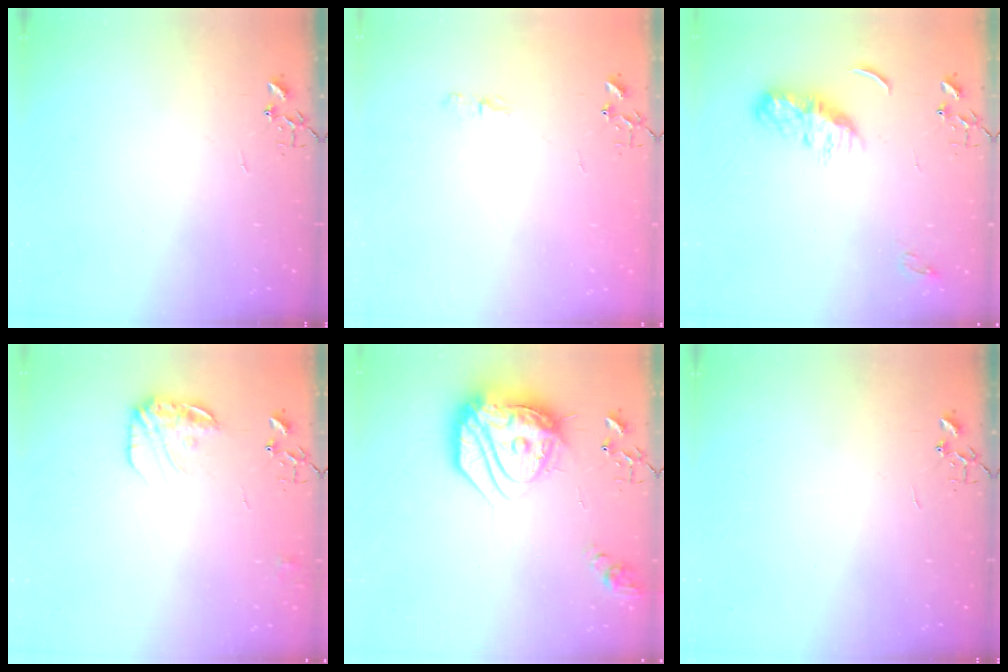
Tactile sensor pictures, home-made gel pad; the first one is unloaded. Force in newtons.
{"total": 3.9, "press": 3.9, "slide": 0.5}
{"total": 8.9, "press": 8.9, "slide": 0.1}
{"total": 12.1, "press": 12.1, "slide": 0.5}
{"total": 23.9, "press": 23.8, "slide": 2.1}
{"total": 0.0}